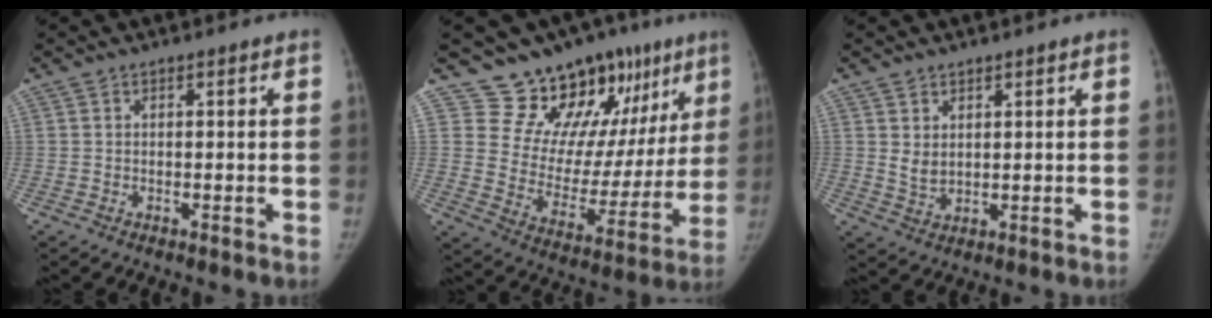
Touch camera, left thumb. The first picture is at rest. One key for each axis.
{"total": 18.0, "fx": 13.3, "fy": 9.1, "fz": 8.0, "tx": -0.045, "ty": -0.093, "tz": 0.193}
{"total": 3.2, "fx": 1.5, "fy": 2.3, "fz": 1.8, "tx": -0.023, "ty": -0.017, "tz": 0.036}